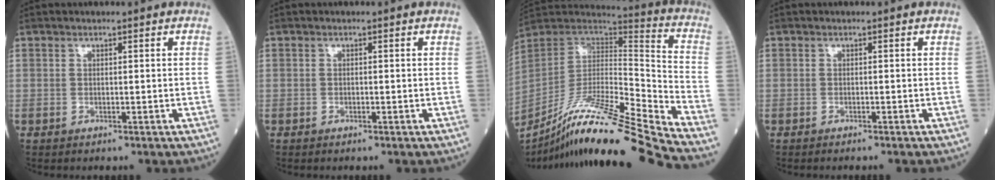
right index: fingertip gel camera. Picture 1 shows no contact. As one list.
[{"total": 0.0}, {"total": 23.6, "force": [-20.0, -2.2, 12.2], "torque": [-0.212, -0.025, -0.354]}, {"total": 1.7, "force": [-1.5, -0.1, 0.7], "torque": [-0.008, 0.001, -0.018]}]